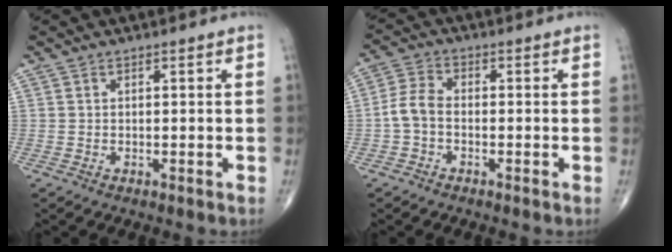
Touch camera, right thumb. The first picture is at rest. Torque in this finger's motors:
{"motor_torque": [-0.20, 0.27, 0.37, -0.16, 0.05]}